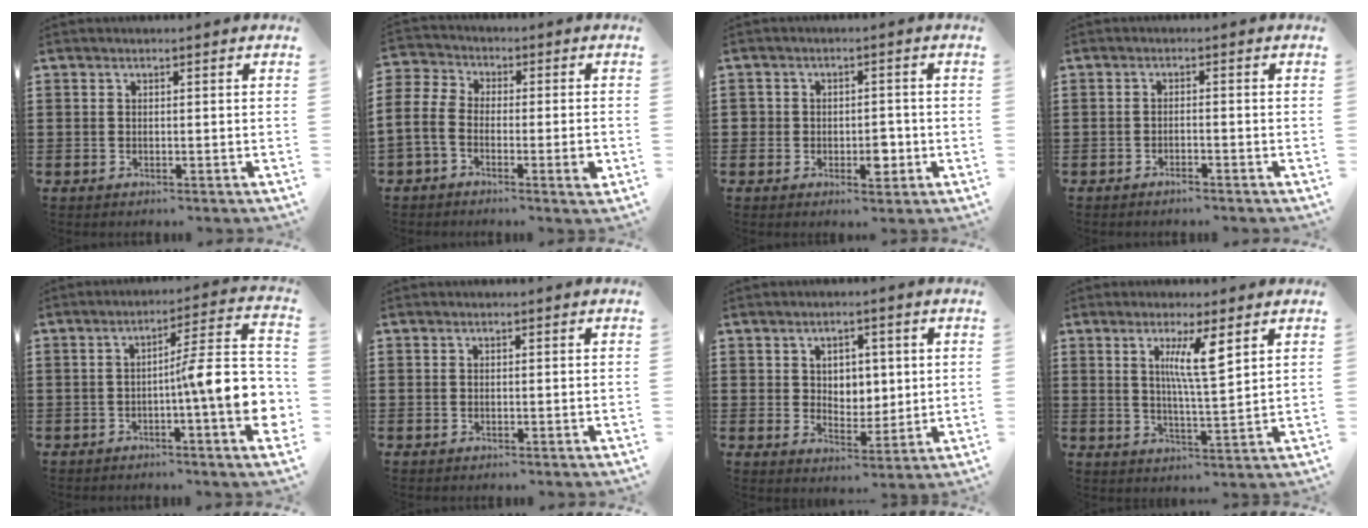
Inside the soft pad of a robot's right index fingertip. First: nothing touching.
{"total": 6.2, "force": [-3.0, 3.0, 4.5], "torque": [-0.106, -0.003, -0.061]}
{"total": 3.8, "force": [-1.1, 2.6, 2.5], "torque": [-0.050, 0.005, -0.022]}
{"total": 1.3, "force": [-1.2, 0.0, 0.6], "torque": [-0.012, -0.001, -0.022]}
{"total": 9.8, "force": [-1.5, 1.2, 9.6], "torque": [-0.139, -0.022, -0.029]}
{"total": 0.0}
{"total": 4.0, "force": [1.7, 3.3, 1.6], "torque": [-0.029, 0.008, 0.024]}
{"total": 7.0, "force": [2.9, 1.1, 6.3], "torque": [-0.122, 0.001, 0.045]}